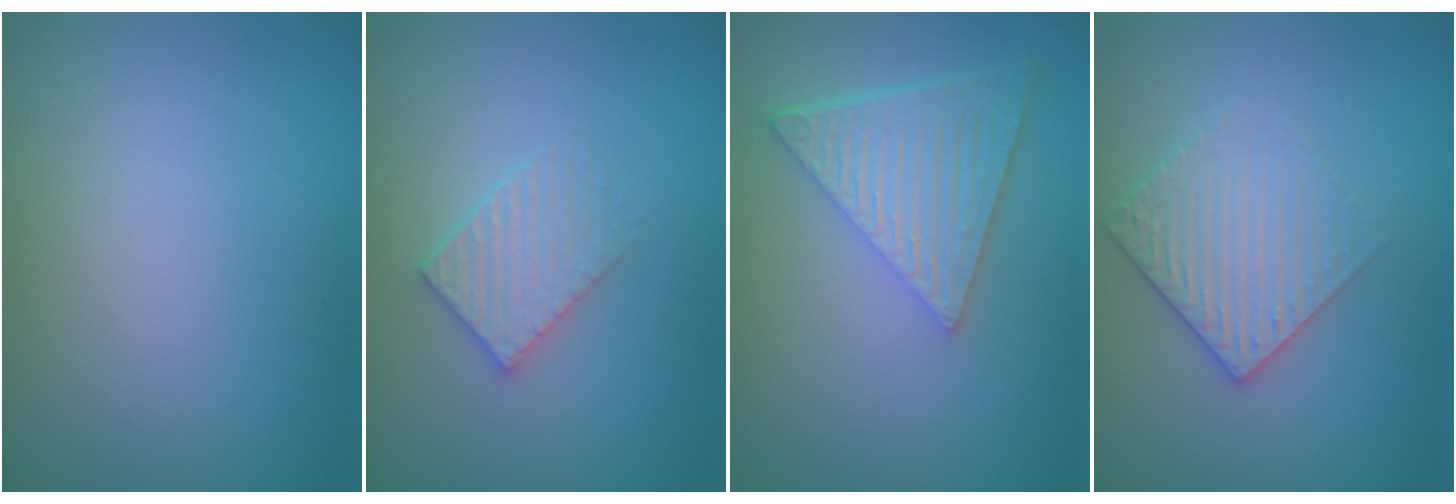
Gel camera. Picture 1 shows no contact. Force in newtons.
{"total": 2.3, "press": 2.2, "slide": 0.3}
{"total": 6.3, "press": 4.5, "slide": 4.4}
{"total": 2.9, "press": 2.6, "slide": 1.4}